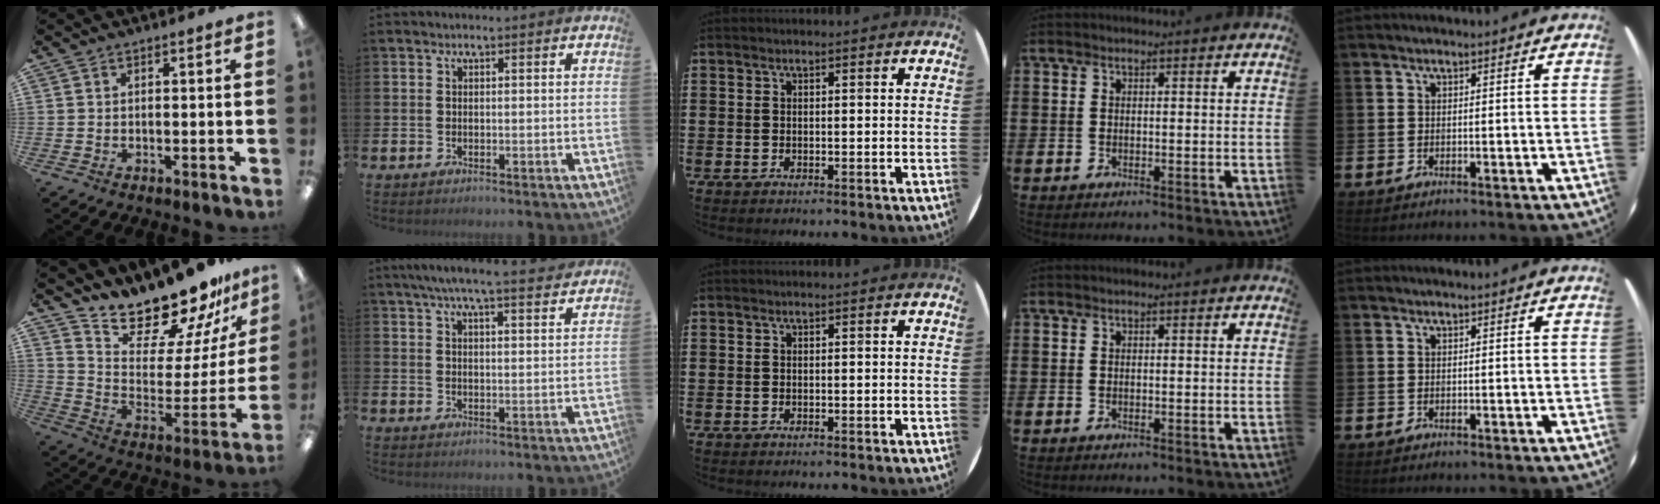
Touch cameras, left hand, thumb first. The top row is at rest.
{"thumb": {"total": 18.7, "force": [17.6, 4.1, 4.9], "torque": [-0.075, -0.165, 0.297]}, "index": {"total": 6.3, "force": [5.9, 0.1, 2.2], "torque": [-0.047, -0.028, 0.103]}}